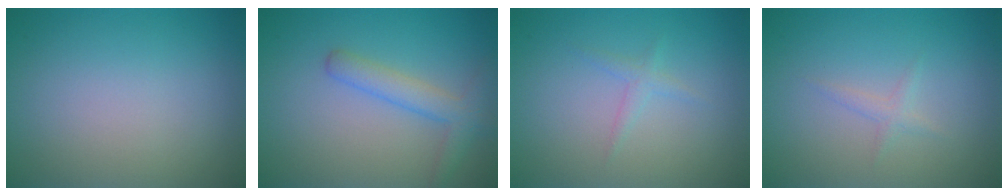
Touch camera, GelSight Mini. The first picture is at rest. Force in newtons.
{"total": 2.9, "press": 2.9, "slide": 0.2}
{"total": 1.0, "press": 1.0, "slide": 0.1}
{"total": 0.5, "press": 0.5, "slide": 0.0}